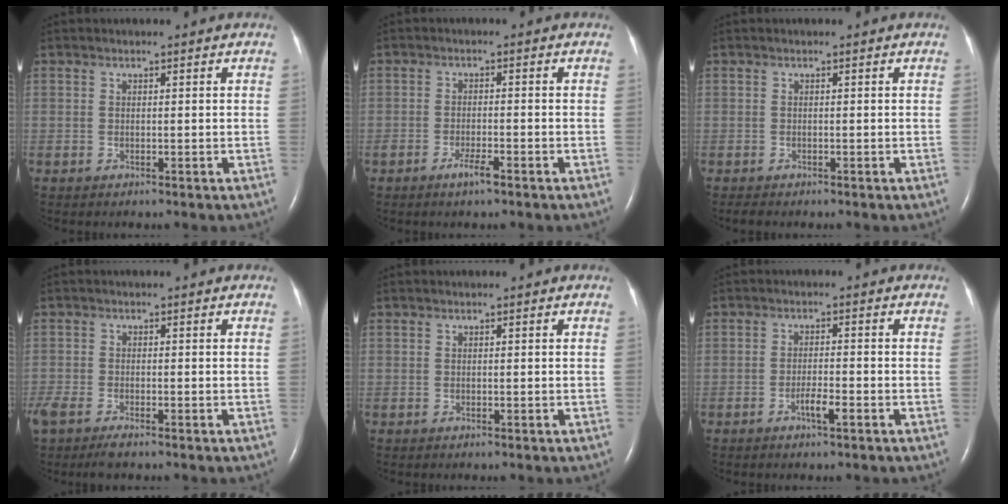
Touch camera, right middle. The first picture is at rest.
{"total": 2.6, "force": [-1.7, 0.2, 1.9], "torque": [-0.039, -0.002, -0.031]}
{"total": 0.9, "force": [-0.8, 0.2, 0.3], "torque": [-0.012, -0.004, -0.011]}
{"total": 7.6, "force": [-5.7, 2.2, 4.5], "torque": [-0.110, -0.017, -0.099]}
{"total": 0.0}
{"total": 2.6, "force": [-1.5, 0.2, 2.2], "torque": [-0.041, -0.001, -0.027]}